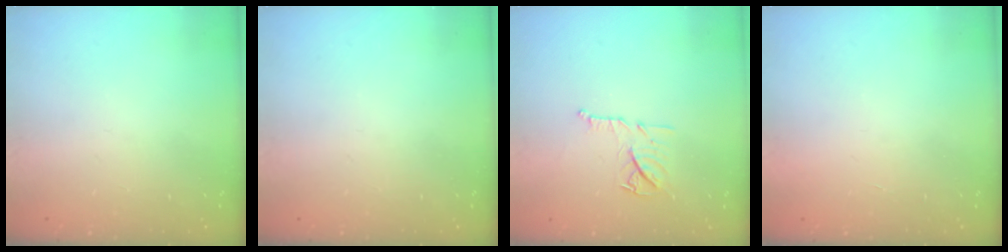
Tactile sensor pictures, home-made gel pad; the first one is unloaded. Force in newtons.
{"total": 0.0}
{"total": 11.0, "press": 11.0, "slide": 0.1}
{"total": 1.6, "press": 1.5, "slide": 0.1}